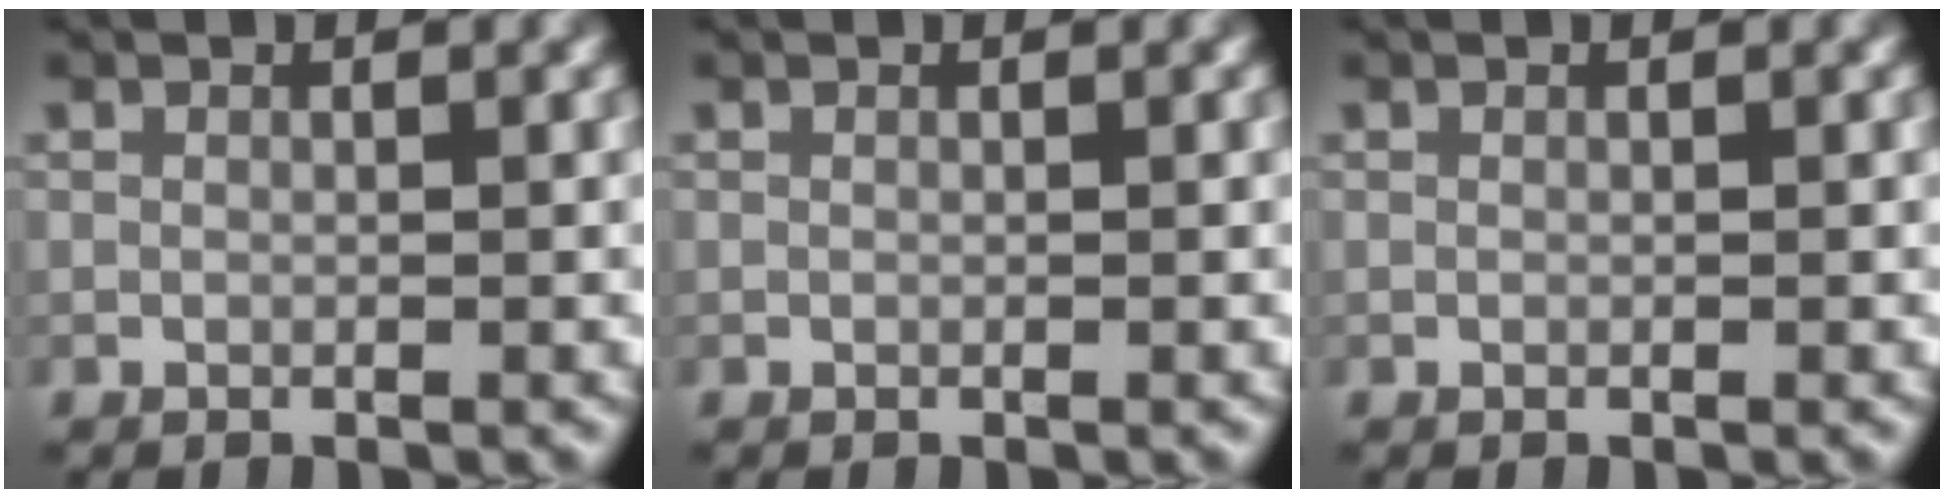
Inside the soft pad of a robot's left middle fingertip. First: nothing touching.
{"total": 0.0}
{"total": 0.0}